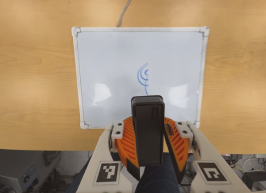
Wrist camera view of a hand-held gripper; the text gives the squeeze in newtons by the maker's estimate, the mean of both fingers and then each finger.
{"total": 9.4, "left": 9.8, "right": 9.0}